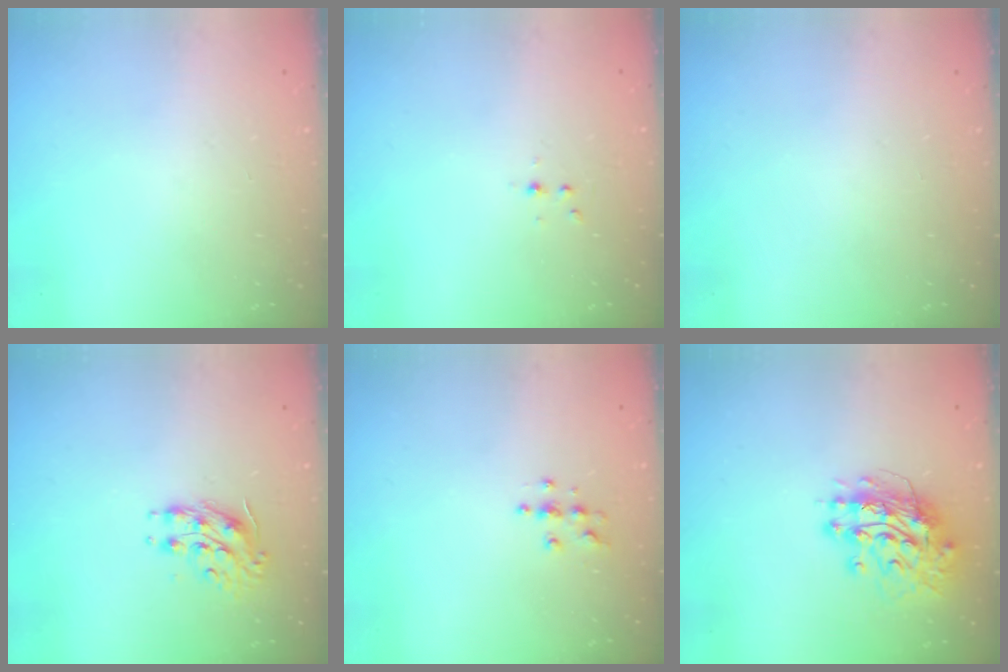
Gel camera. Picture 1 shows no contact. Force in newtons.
{"total": 3.0, "press": 2.6, "slide": 1.5}
{"total": 0.0}
{"total": 8.7, "press": 8.7, "slide": 0.5}
{"total": 4.0, "press": 4.0, "slide": 0.3}
{"total": 13.6, "press": 13.6, "slide": 1.4}